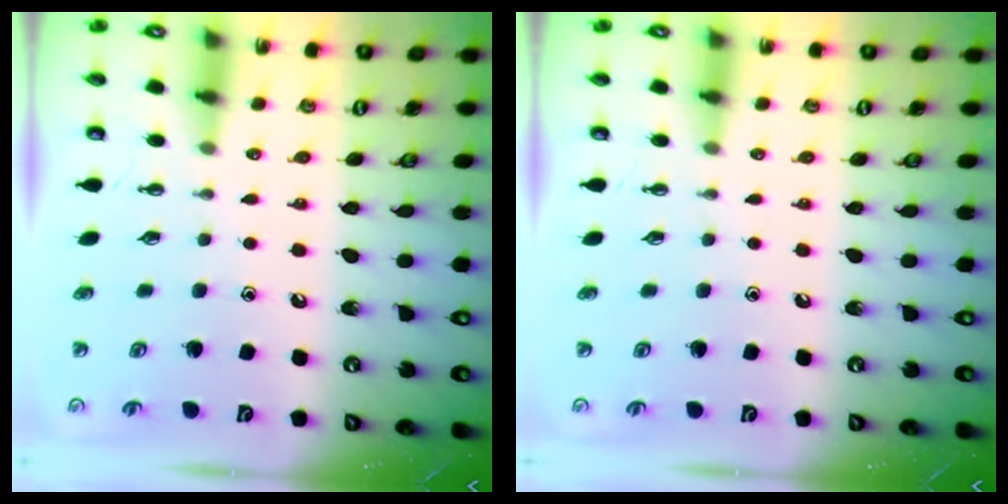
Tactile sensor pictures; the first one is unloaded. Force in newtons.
{"total": 0.0}